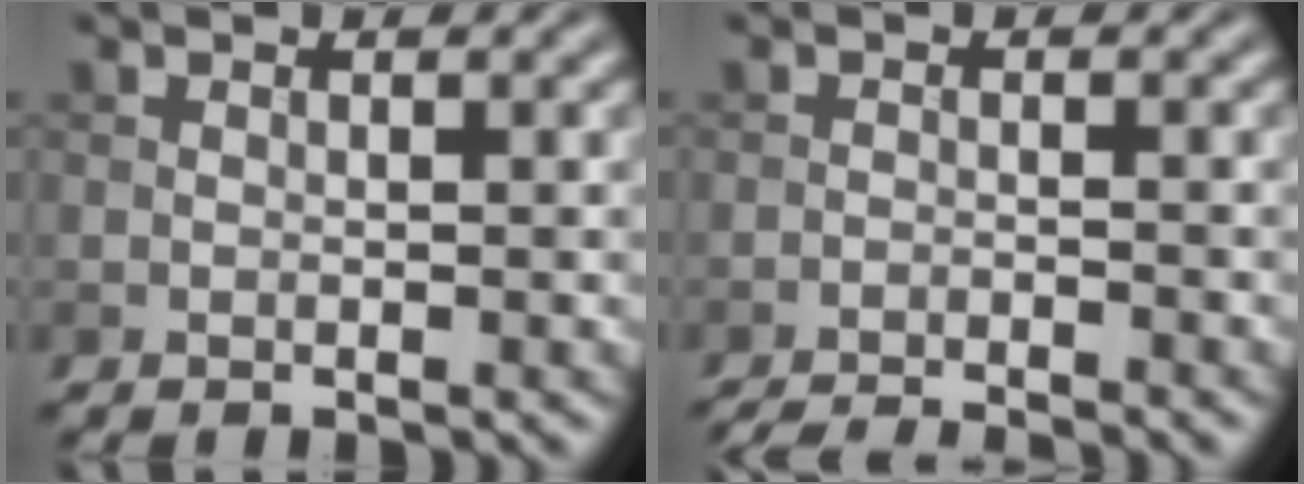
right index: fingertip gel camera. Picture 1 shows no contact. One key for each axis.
{"total": 5.0, "fx": -4.7, "fy": 0.5, "fz": 1.6, "tx": -0.026, "ty": -0.014, "tz": -0.075}